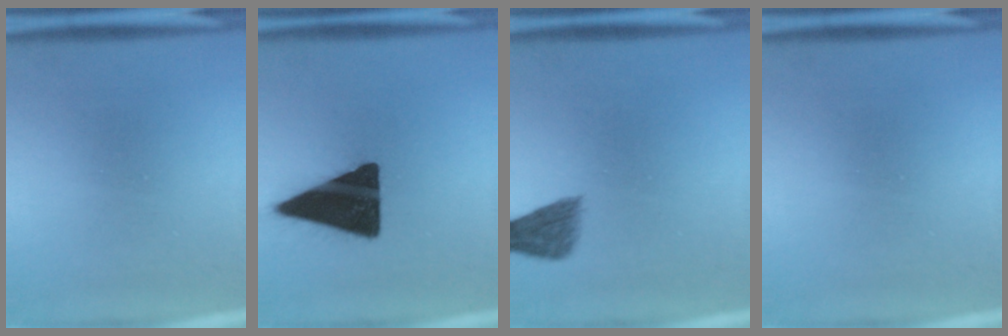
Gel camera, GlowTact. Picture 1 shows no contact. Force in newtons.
{"total": 18.1}
{"total": 3.7}
{"total": 0.0}